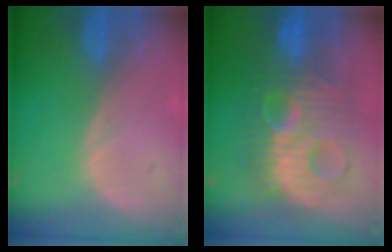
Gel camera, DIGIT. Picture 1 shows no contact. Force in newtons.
{"total": 11.4, "press": 11.4, "slide": 0.7}